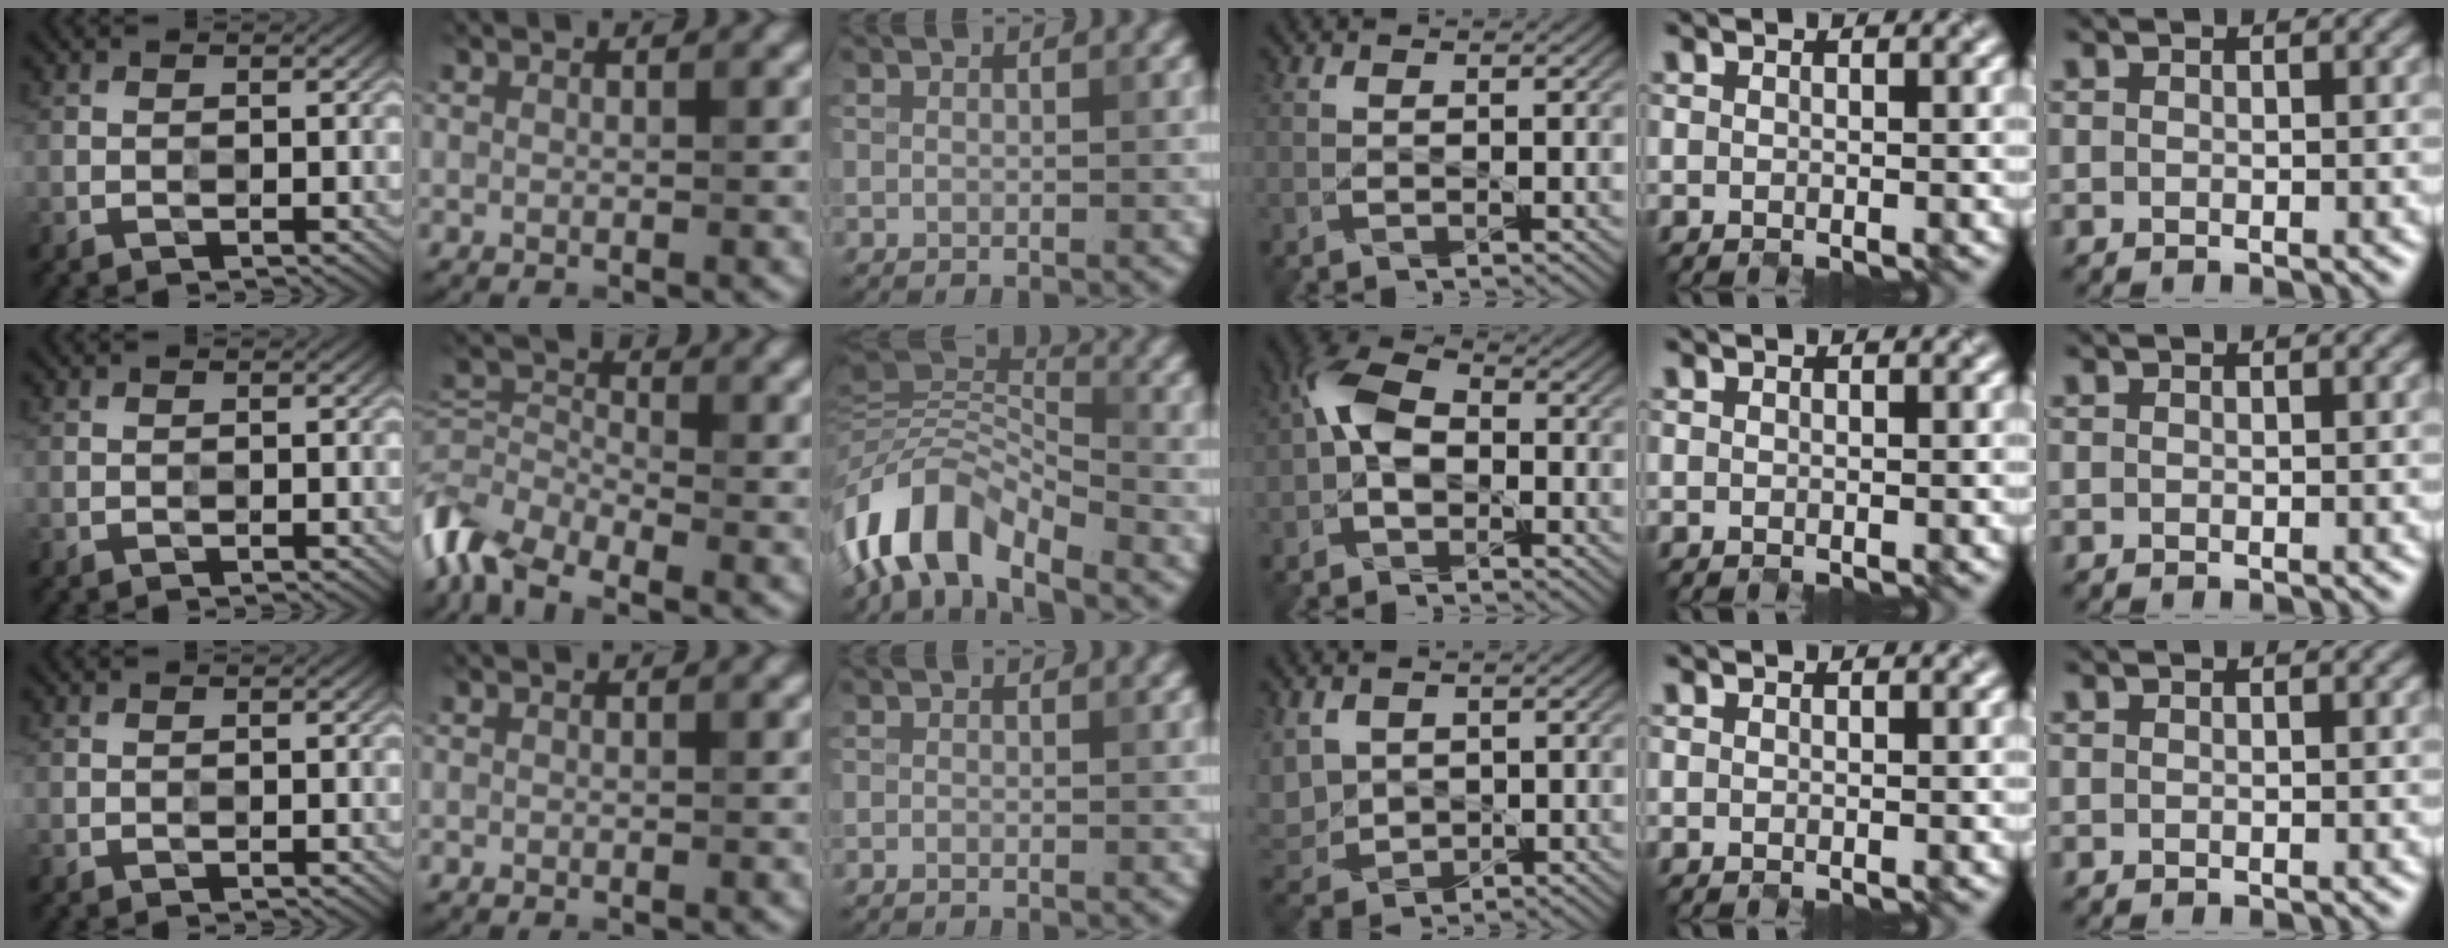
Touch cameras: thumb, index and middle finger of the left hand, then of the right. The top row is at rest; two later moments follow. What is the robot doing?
{"motion": "open", "object": "laptop"}